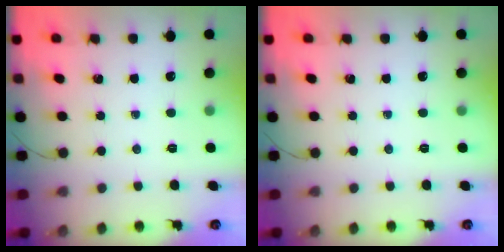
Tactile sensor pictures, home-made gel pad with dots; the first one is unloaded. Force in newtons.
{"total": 0.0}